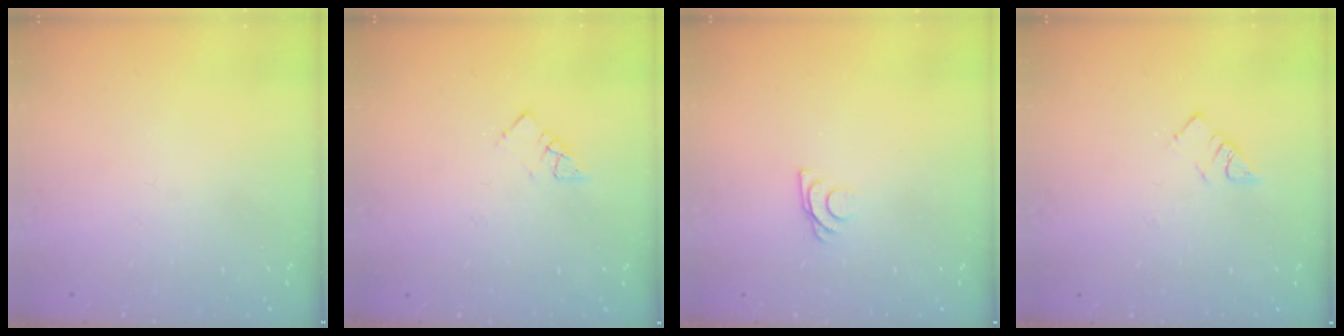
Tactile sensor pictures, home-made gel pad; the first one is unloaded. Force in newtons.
{"total": 4.5, "press": 4.5, "slide": 0.4}
{"total": 6.1, "press": 6.0, "slide": 0.7}
{"total": 3.6, "press": 3.6, "slide": 0.4}